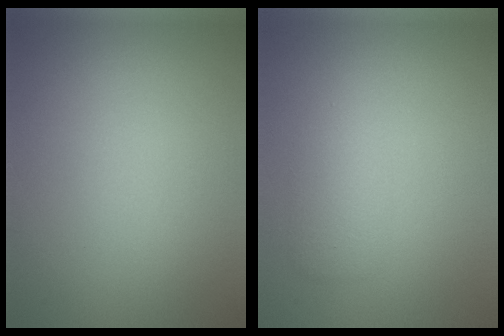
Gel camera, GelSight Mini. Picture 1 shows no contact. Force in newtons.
{"total": 2.3, "press": 2.2, "slide": 0.2}